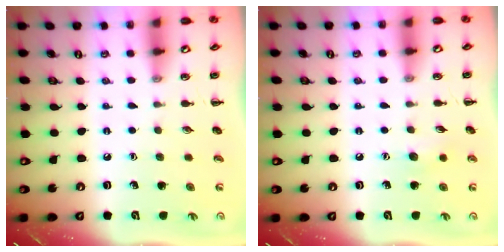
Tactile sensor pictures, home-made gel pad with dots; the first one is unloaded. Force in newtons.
{"total": 5.4, "press": 5.3, "slide": 1.2}